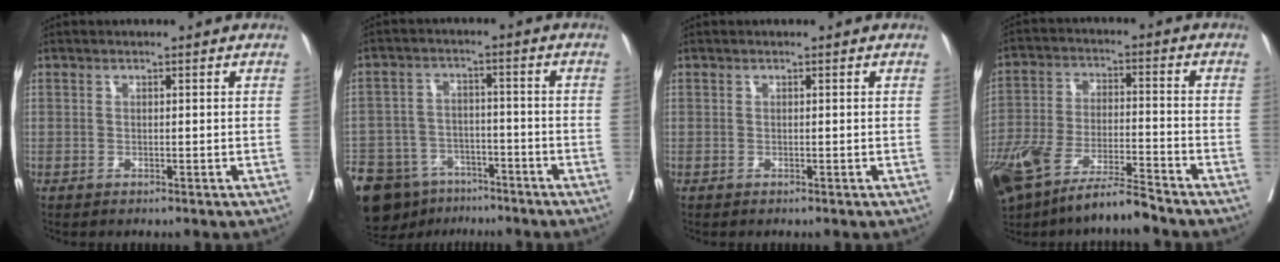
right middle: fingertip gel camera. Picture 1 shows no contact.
{"total": 18.1, "force": [-12.0, 11.1, 7.7], "torque": [-0.217, -0.016, -0.179]}
{"total": 0.0}
{"total": 12.9, "force": [-9.7, 1.9, 8.2], "torque": [-0.159, -0.021, -0.179]}